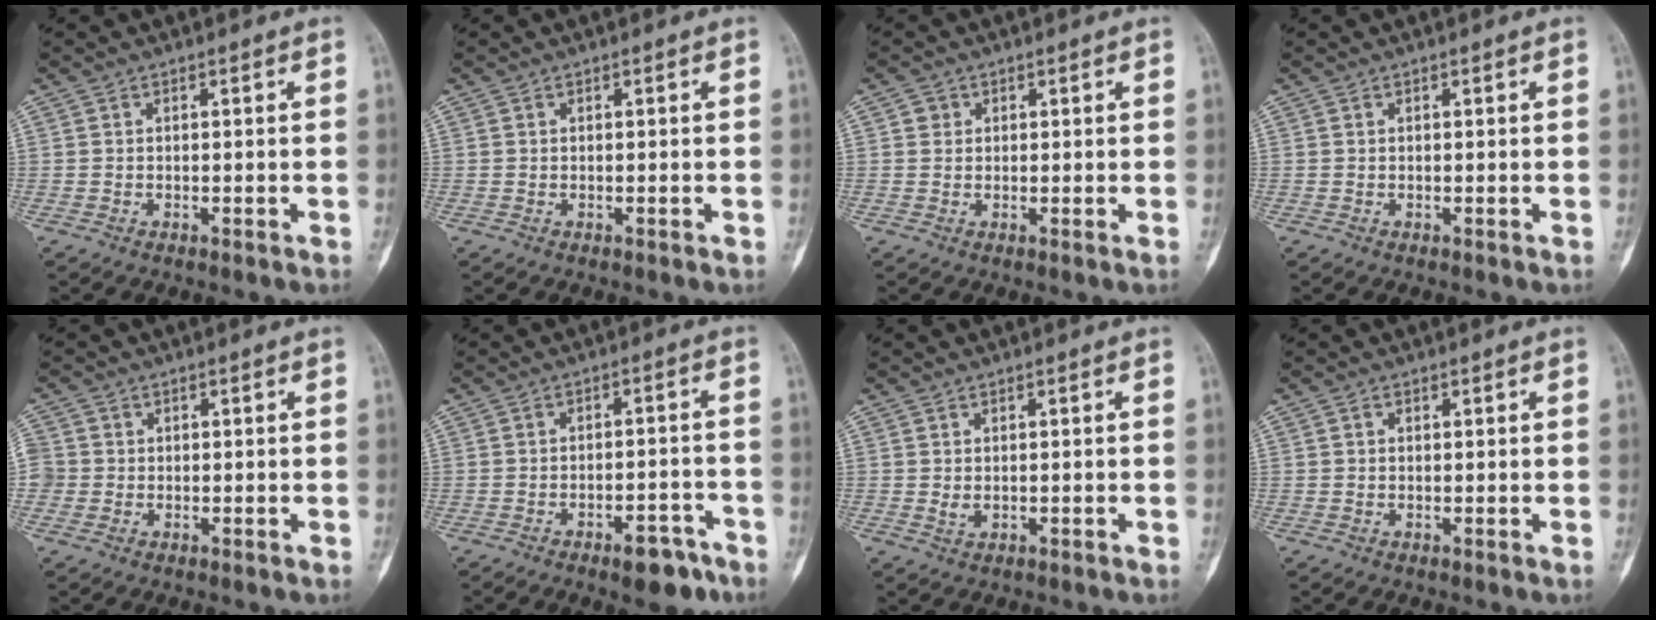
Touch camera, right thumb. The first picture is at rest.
{"total": 0.0}
{"total": 1.6, "force": [0.4, 1.6, 0.3], "torque": [0.011, 0.002, 0.001]}
{"total": 0.0}
{"total": 4.1, "force": [-0.1, 4.0, 0.8], "torque": [0.000, 0.007, -0.006]}
{"total": 7.4, "force": [-4.8, 3.2, 4.7], "torque": [-0.041, 0.036, -0.062]}
{"total": 1.6, "force": [-0.1, 1.2, 1.0], "torque": [-0.009, 0.000, 0.002]}
{"total": 0.7, "force": [0.2, 0.6, 0.2], "torque": [0.007, 0.002, 0.000]}